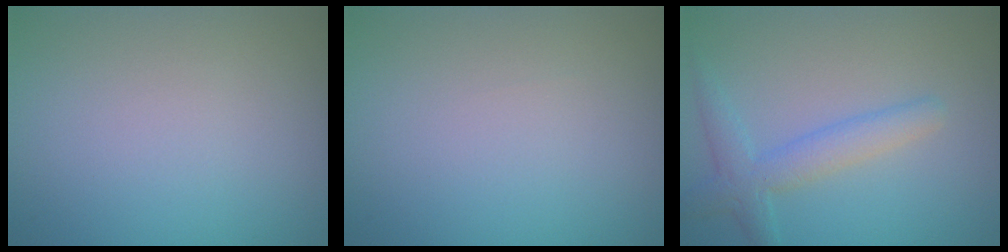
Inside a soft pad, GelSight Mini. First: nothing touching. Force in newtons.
{"total": 0.0}
{"total": 3.1, "press": 3.1, "slide": 0.2}